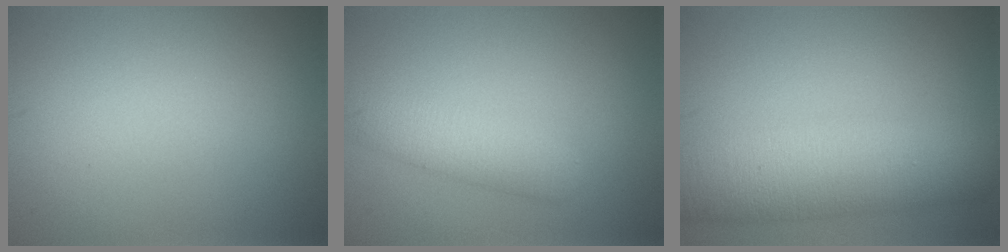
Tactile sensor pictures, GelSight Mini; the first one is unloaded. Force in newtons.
{"total": 3.0, "press": 3.0, "slide": 0.1}
{"total": 8.8, "press": 8.8, "slide": 0.2}